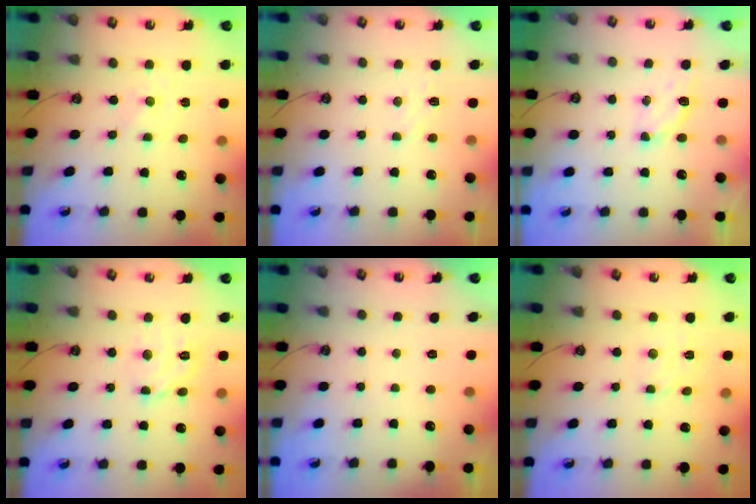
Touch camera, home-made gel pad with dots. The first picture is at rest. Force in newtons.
{"total": 5.8, "press": 5.8, "slide": 0.7}
{"total": 3.8, "press": 3.8, "slide": 0.5}
{"total": 10.9, "press": 10.8, "slide": 1.4}
{"total": 0.0}
{"total": 2.8, "press": 2.8, "slide": 0.4}